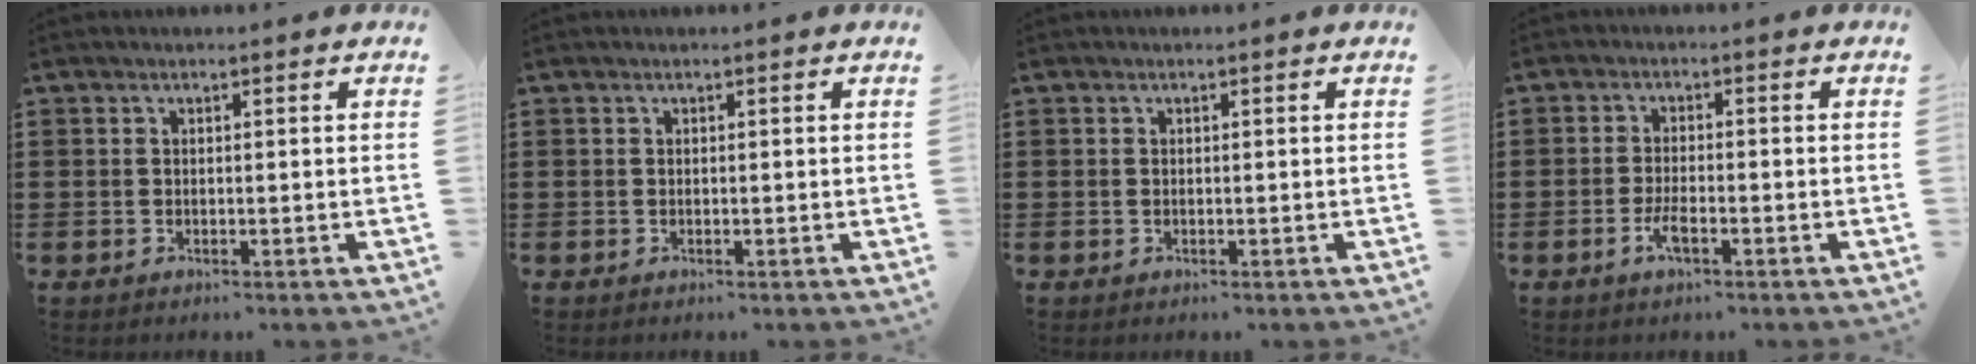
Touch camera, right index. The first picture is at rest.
{"total": 0.0}
{"total": 0.0}
{"total": 3.1, "force": [-1.5, 0.9, 2.5], "torque": [-0.056, -0.003, -0.032]}